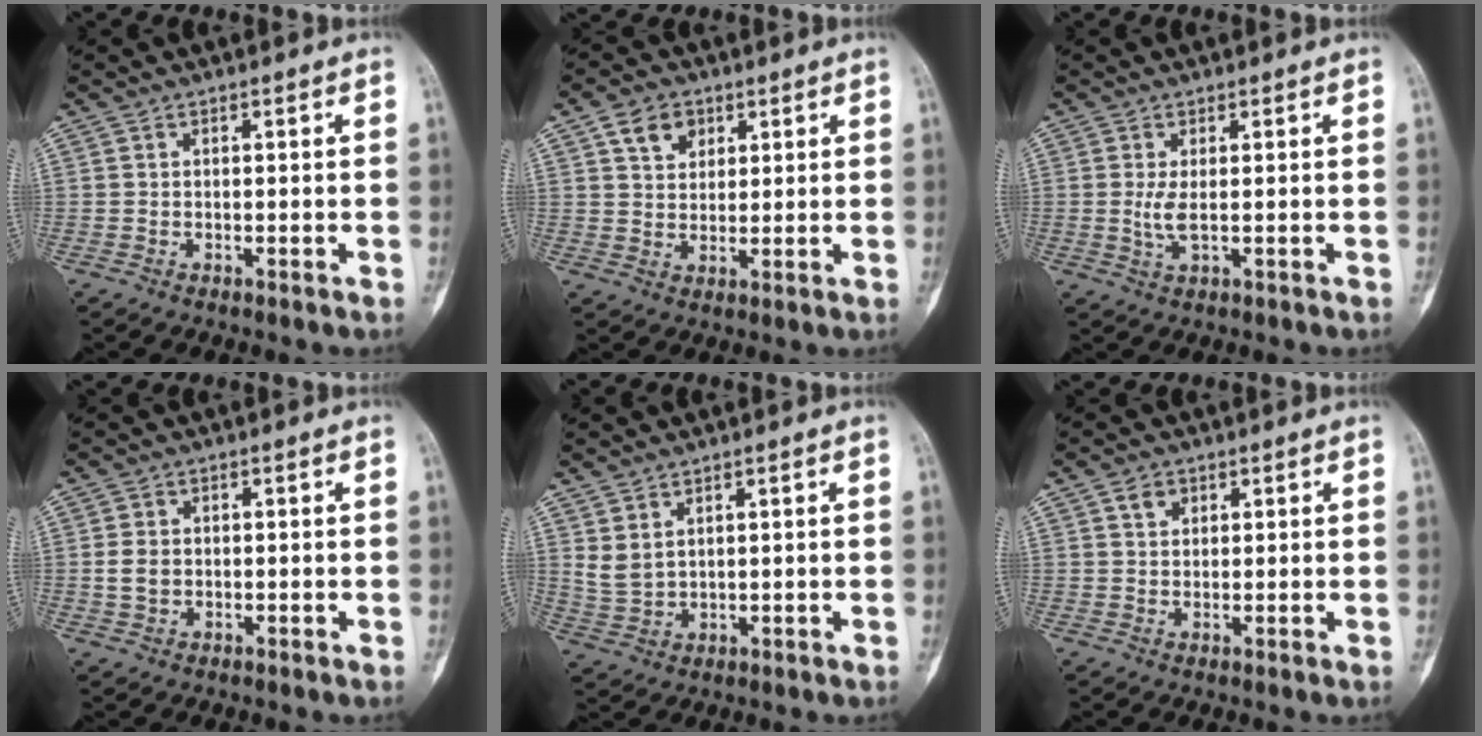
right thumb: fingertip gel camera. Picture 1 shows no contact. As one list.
[{"total": 6.0, "force": [2.9, 4.3, 2.8], "torque": [-0.027, -0.011, 0.051]}, {"total": 2.8, "force": [0.2, 0.8, 2.7], "torque": [-0.067, -0.008, 0.008]}, {"total": 3.0, "force": [0.0, 2.4, 1.8], "torque": [-0.027, 0.002, 0.002]}, {"total": 4.1, "force": [2.0, 2.4, 2.6], "torque": [-0.047, -0.012, 0.053]}, {"total": 2.8, "force": [1.4, 2.0, 1.2], "torque": [-0.012, -0.005, 0.024]}]